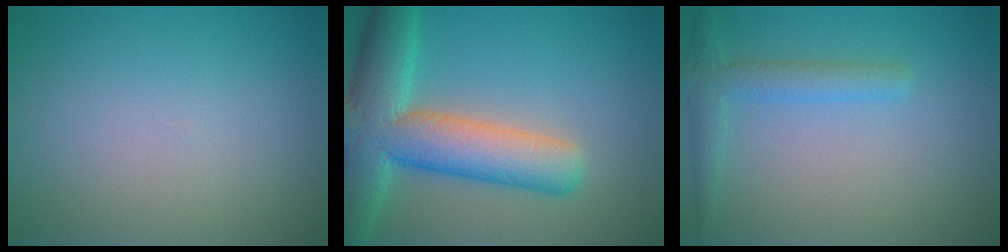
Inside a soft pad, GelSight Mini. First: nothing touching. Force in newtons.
{"total": 10.0, "press": 9.9, "slide": 0.8}
{"total": 1.7, "press": 1.7, "slide": 0.1}